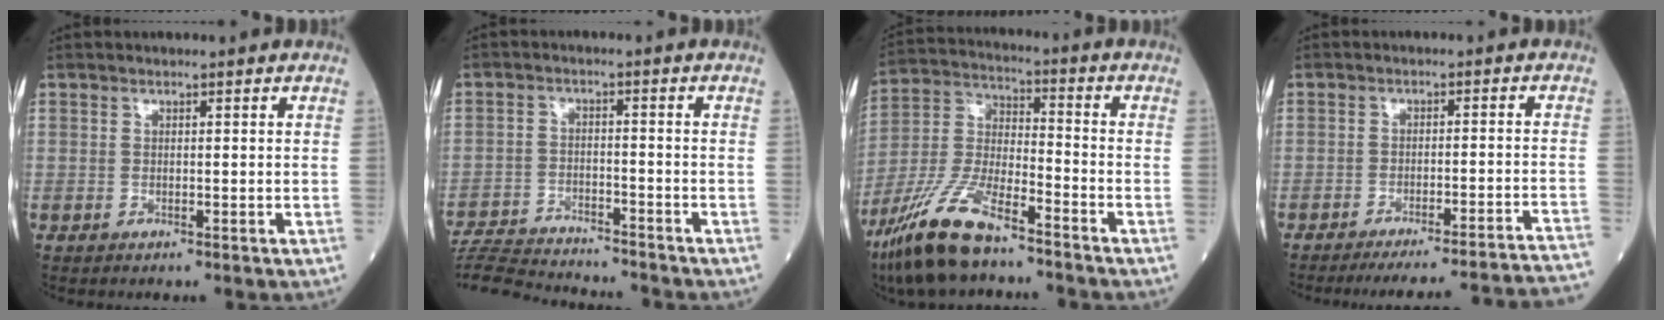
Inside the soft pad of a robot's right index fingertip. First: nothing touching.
{"total": 13.0, "force": [-12.6, 0.8, 3.3], "torque": [-0.065, -0.001, -0.199]}
{"total": 14.2, "force": [-10.3, 3.0, 9.3], "torque": [-0.206, -0.019, -0.193]}
{"total": 22.4, "force": [-21.4, -1.7, 6.6], "torque": [-0.034, -0.021, -0.262]}